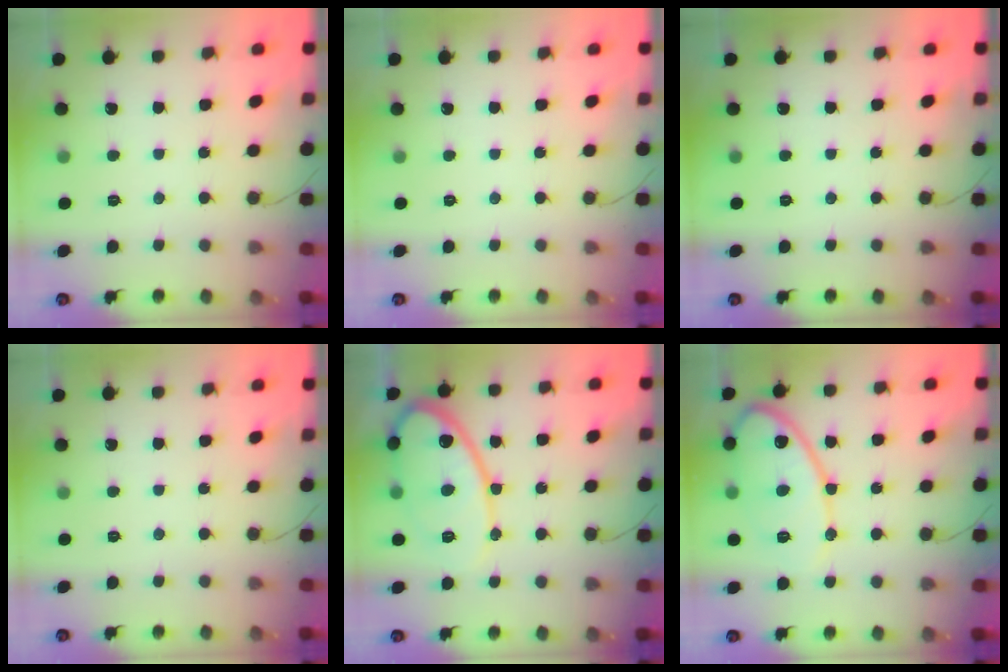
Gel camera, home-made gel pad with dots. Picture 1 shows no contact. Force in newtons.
{"total": 0.0}
{"total": 0.0}
{"total": 0.0}
{"total": 15.6, "press": 15.5, "slide": 1.2}
{"total": 13.2, "press": 13.2, "slide": 1.2}